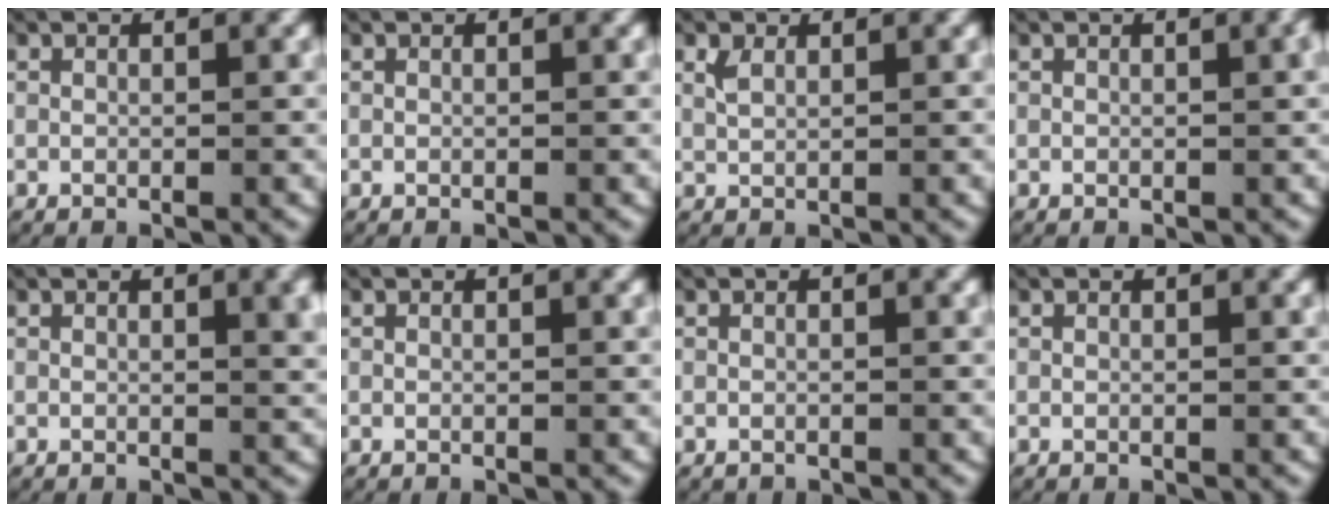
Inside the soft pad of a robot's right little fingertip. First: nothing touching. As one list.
[{"total": 0.0}, {"total": 1.1, "force": [0.7, 0.5, 0.6], "torque": [-0.017, -0.001, 0.018]}, {"total": 1.0, "force": [0.2, 0.2, 0.9], "torque": [-0.004, 0.006, 0.002]}, {"total": 1.7, "force": [0.7, 0.3, 1.6], "torque": [-0.013, 0.000, 0.012]}, {"total": 0.0}, {"total": 0.0}, {"total": 0.0}]